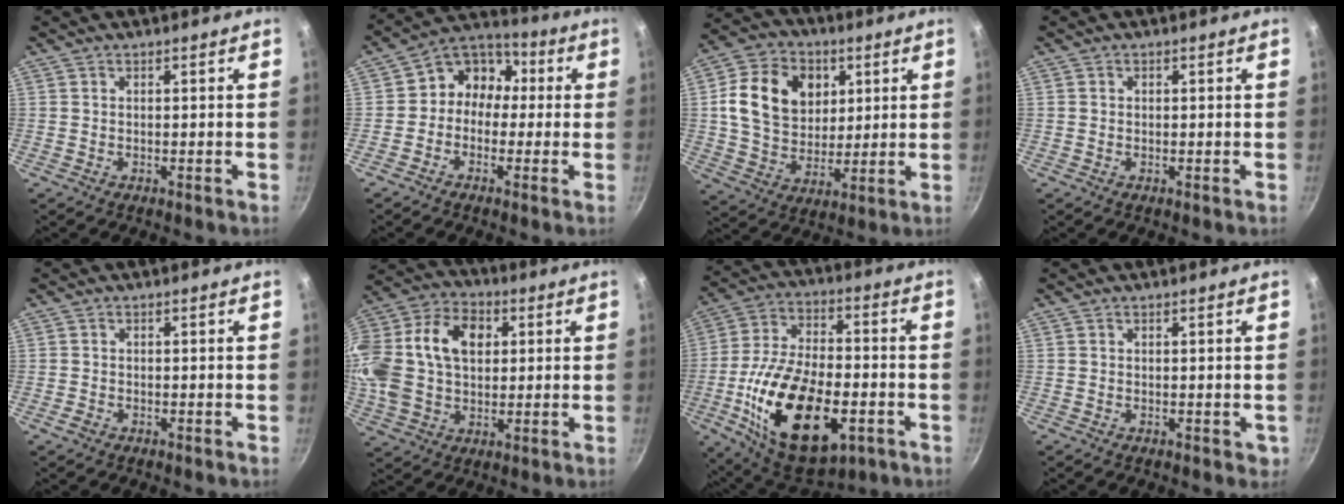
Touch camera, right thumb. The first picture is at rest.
{"total": 9.1, "force": [-0.2, 7.9, 4.5], "torque": [-0.031, 0.038, -0.031]}
{"total": 16.5, "force": [4.3, 12.7, 9.6], "torque": [-0.148, -0.006, 0.071]}
{"total": 0.5, "force": [0.0, 0.5, 0.1], "torque": [0.000, 0.003, 0.000]}
{"total": 1.3, "force": [-0.8, 0.9, 0.5], "torque": [-0.010, 0.004, -0.015]}
{"total": 24.4, "force": [4.8, 17.1, 16.7], "torque": [-0.342, 0.031, 0.076]}
{"total": 25.4, "force": [-7.6, 13.3, 20.3], "torque": [-0.347, 0.018, -0.120]}
{"total": 1.3, "force": [-0.1, 1.0, 0.8], "torque": [-0.004, 0.000, 0.000]}